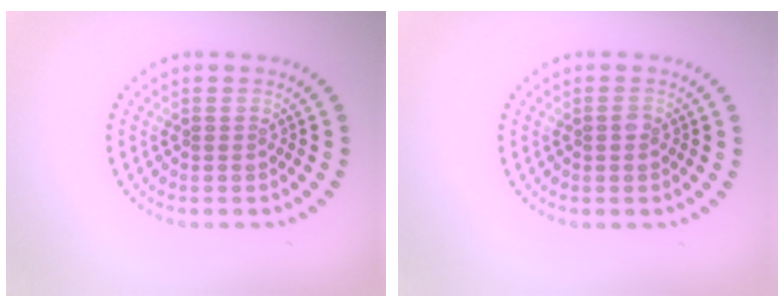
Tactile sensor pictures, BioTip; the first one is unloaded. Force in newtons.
{"total": 0.5, "press": 0.5, "slide": 0.3}